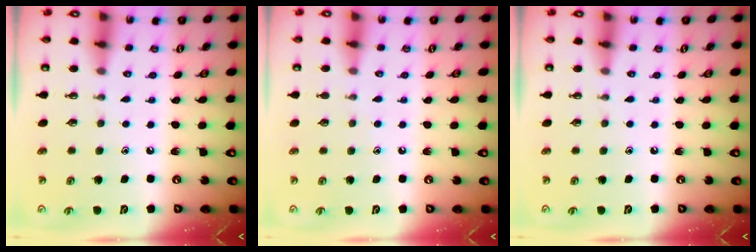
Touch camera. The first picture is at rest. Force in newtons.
{"total": 3.7, "press": 3.7, "slide": 0.4}
{"total": 0.0}